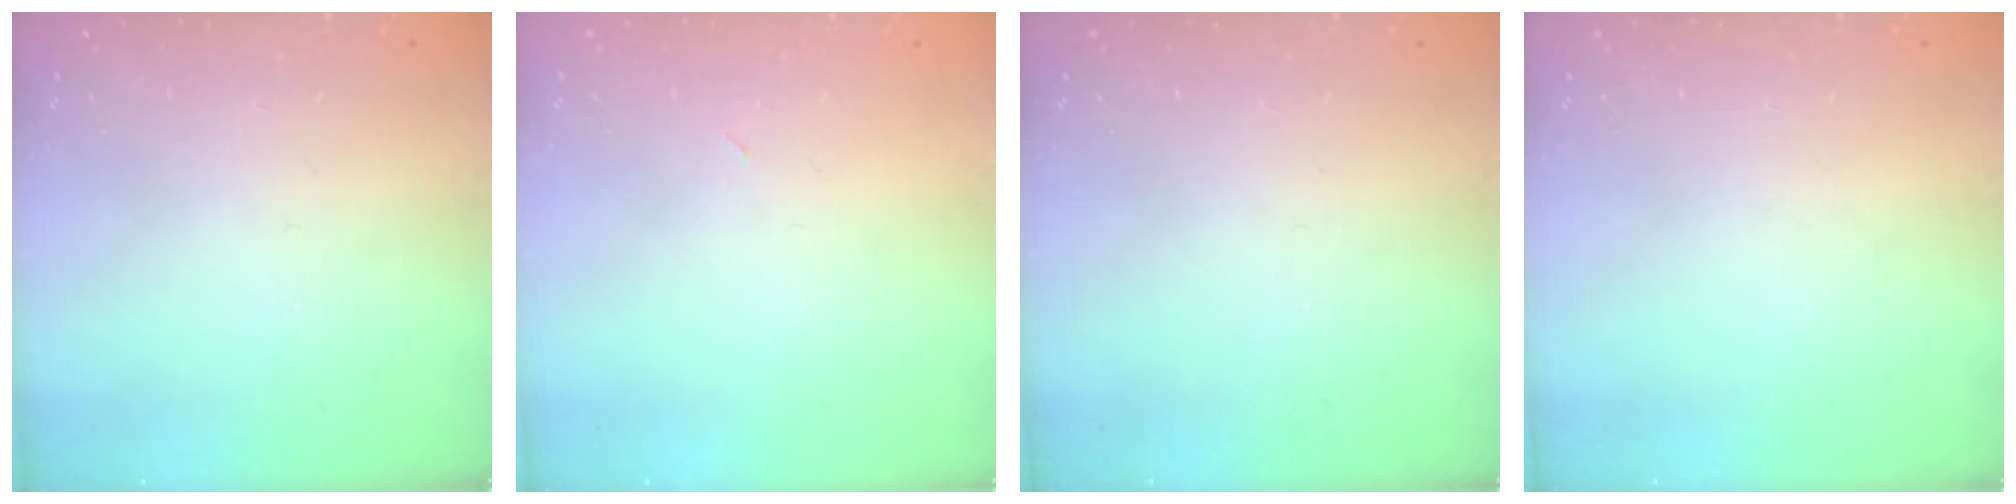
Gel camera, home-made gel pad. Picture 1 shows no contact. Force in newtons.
{"total": 2.9, "press": 2.9, "slide": 0.7}
{"total": 0.0}
{"total": 0.0}